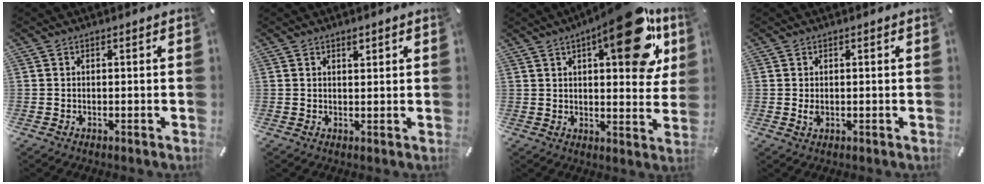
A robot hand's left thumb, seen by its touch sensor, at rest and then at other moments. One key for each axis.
{"total": 1.4, "fx": 1.1, "fy": 0.5, "fz": 0.8, "tx": -0.009, "ty": -0.005, "tz": 0.018}
{"total": 20.8, "fx": 10.6, "fy": 8.0, "fz": 16.1, "tx": -0.206, "ty": -0.057, "tz": 0.159}
{"total": 1.6, "fx": 0.1, "fy": 1.0, "fz": 1.3, "tx": -0.033, "ty": 0.000, "tz": -0.002}